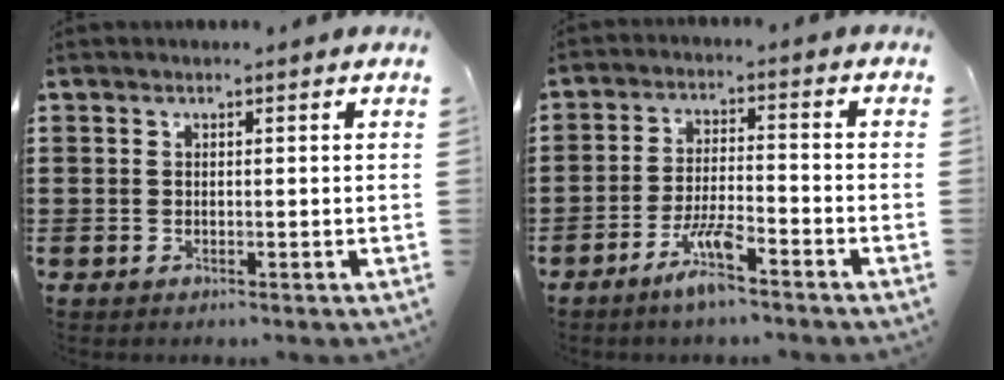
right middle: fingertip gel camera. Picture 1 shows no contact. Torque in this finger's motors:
{"motor_torque": [2.14, 0.00, 0.42, 0.13]}